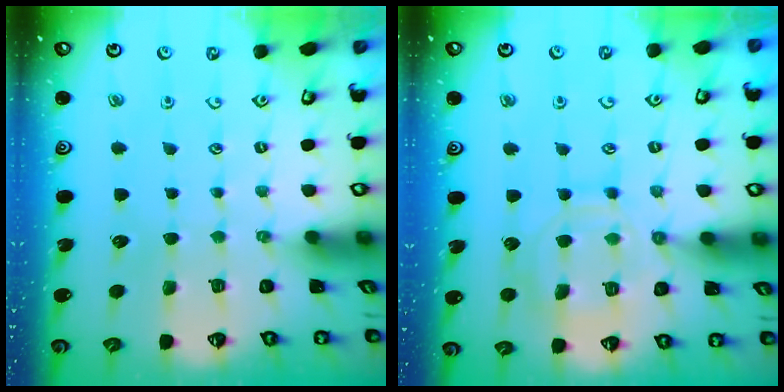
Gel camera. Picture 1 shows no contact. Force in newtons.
{"total": 11.2, "press": 11.2, "slide": 1.0}